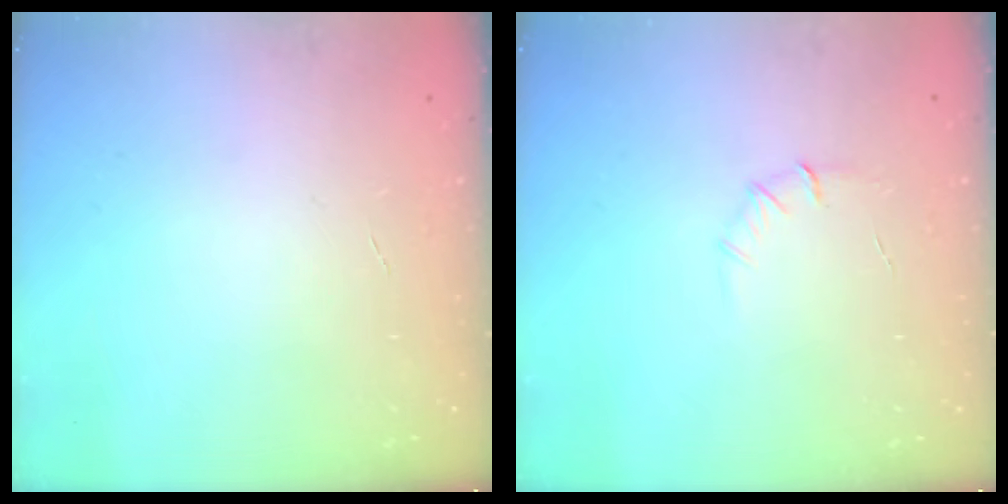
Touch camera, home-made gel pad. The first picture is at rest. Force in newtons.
{"total": 5.7, "press": 5.5, "slide": 1.6}